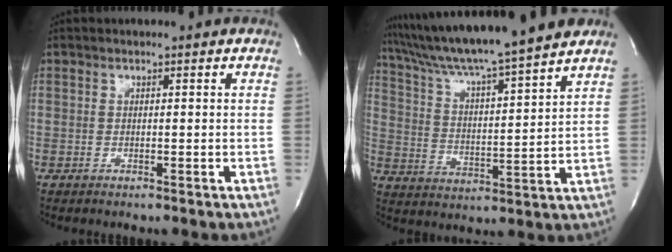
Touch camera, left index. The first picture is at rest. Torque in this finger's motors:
{"motor_torque": [0.29, -0.43, 0.83, 0.21]}